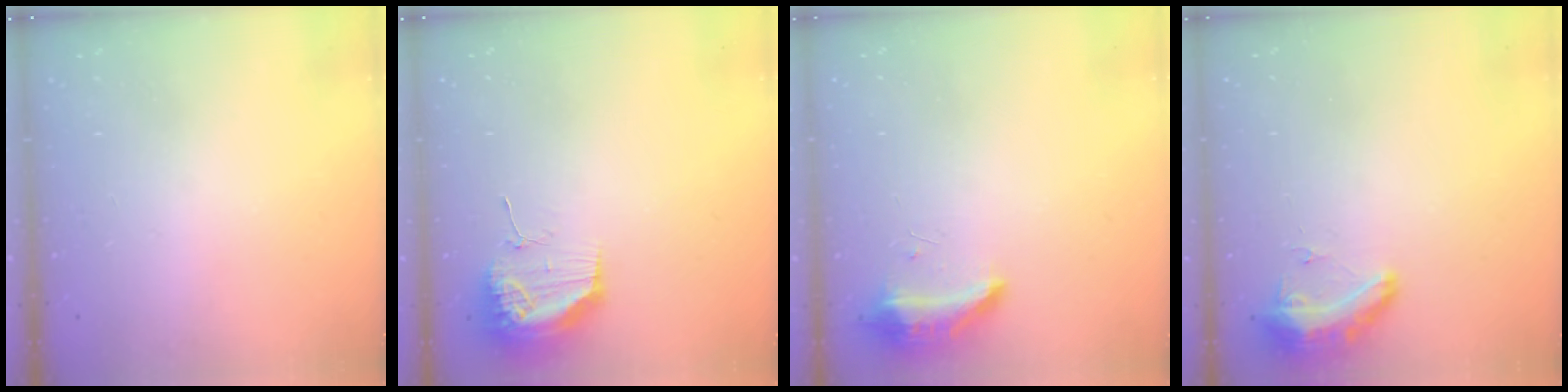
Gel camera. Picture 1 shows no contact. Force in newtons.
{"total": 17.9, "press": 13.8, "slide": 11.4}
{"total": 14.4, "press": 9.5, "slide": 10.8}
{"total": 14.6, "press": 10.5, "slide": 10.2}